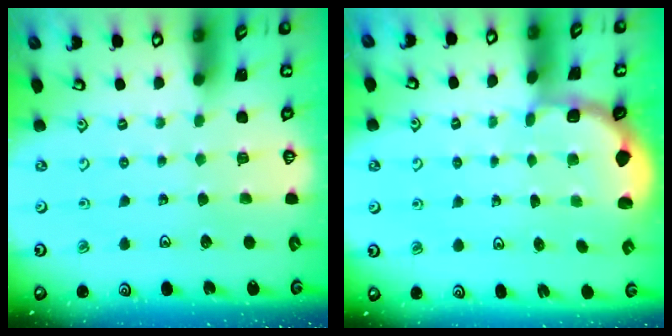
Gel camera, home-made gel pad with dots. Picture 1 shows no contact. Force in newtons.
{"total": 1.8, "press": 1.7, "slide": 0.7}